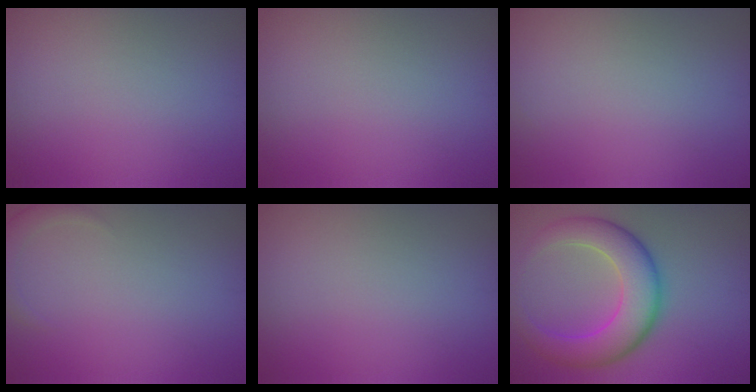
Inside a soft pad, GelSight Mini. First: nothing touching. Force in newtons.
{"total": 0.0}
{"total": 0.0}
{"total": 1.4, "press": 1.4, "slide": 0.1}
{"total": 0.0}
{"total": 7.7, "press": 7.7, "slide": 0.3}